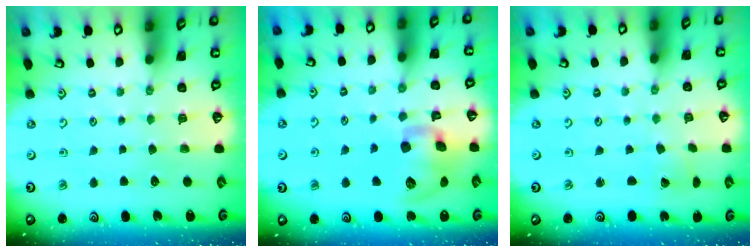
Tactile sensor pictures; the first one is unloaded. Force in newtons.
{"total": 13.4, "press": 13.2, "slide": 2.0}
{"total": 1.3, "press": 1.3, "slide": 0.1}